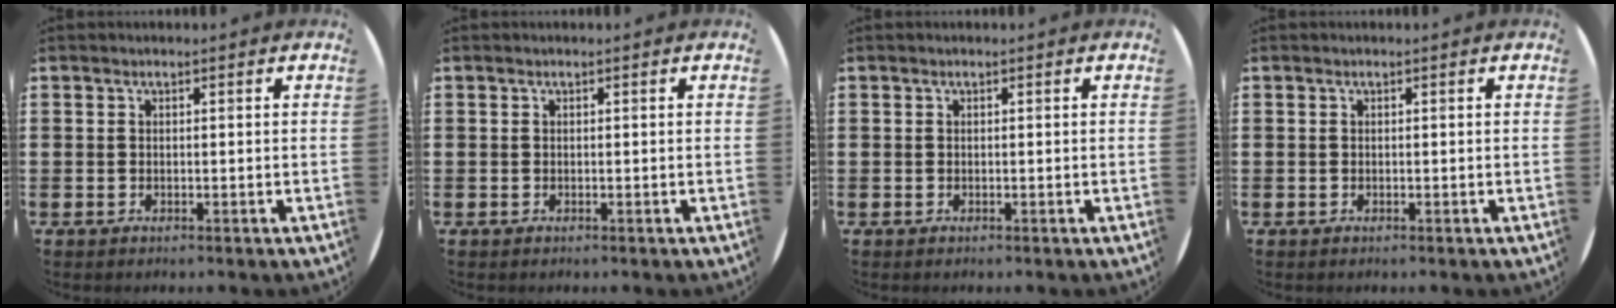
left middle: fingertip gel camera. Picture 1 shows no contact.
{"total": 0.0}
{"total": 0.0}
{"total": 0.0}